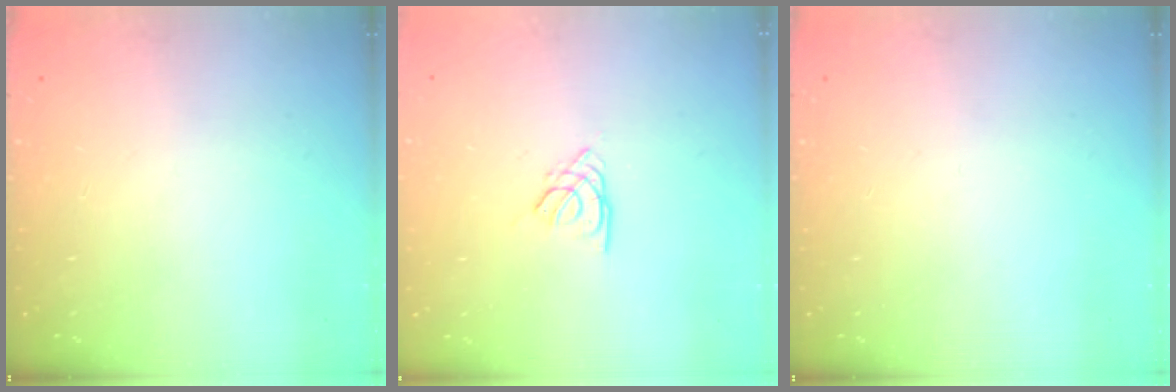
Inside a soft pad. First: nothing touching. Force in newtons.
{"total": 2.6, "press": 2.6, "slide": 0.5}
{"total": 0.0}